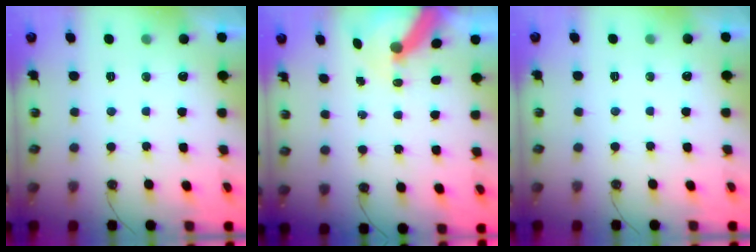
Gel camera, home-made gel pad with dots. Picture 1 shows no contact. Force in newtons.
{"total": 7.9, "press": 7.8, "slide": 1.0}
{"total": 0.0}